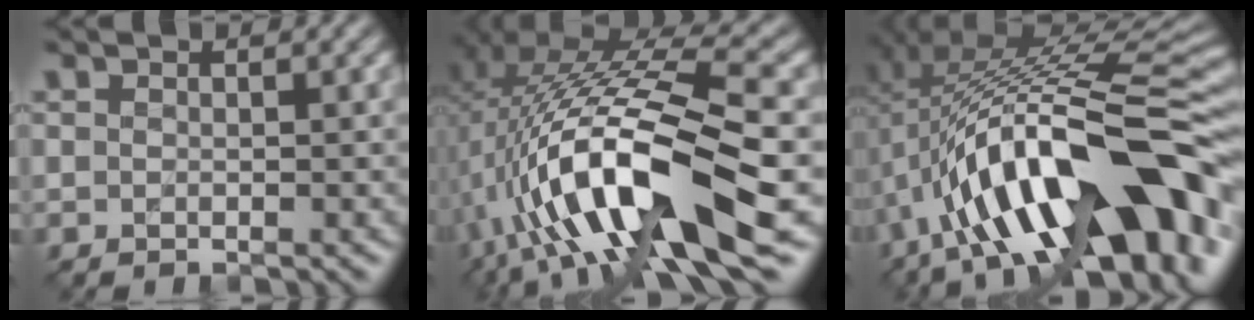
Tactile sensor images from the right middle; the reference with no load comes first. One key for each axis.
{"total": 15.0, "fx": -2.4, "fy": 4.8, "fz": 14.0, "tx": -0.259, "ty": 0.008, "tz": -0.041}
{"total": 17.9, "fx": -4.1, "fy": 7.3, "fz": 15.9, "tx": -0.241, "ty": 0.032, "tz": -0.069}